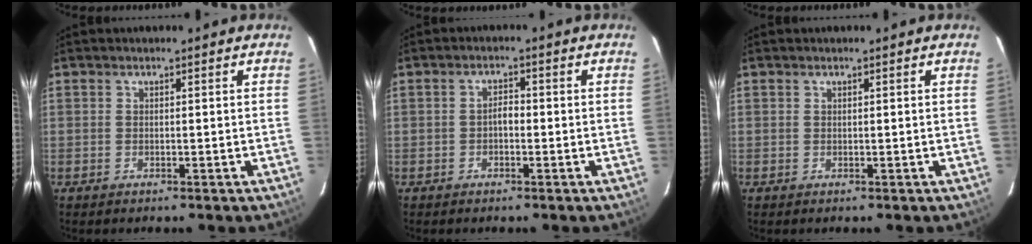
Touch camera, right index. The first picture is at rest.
{"total": 1.7, "force": [-0.6, 1.0, 1.3], "torque": [-0.024, 0.008, -0.012]}
{"total": 0.0}